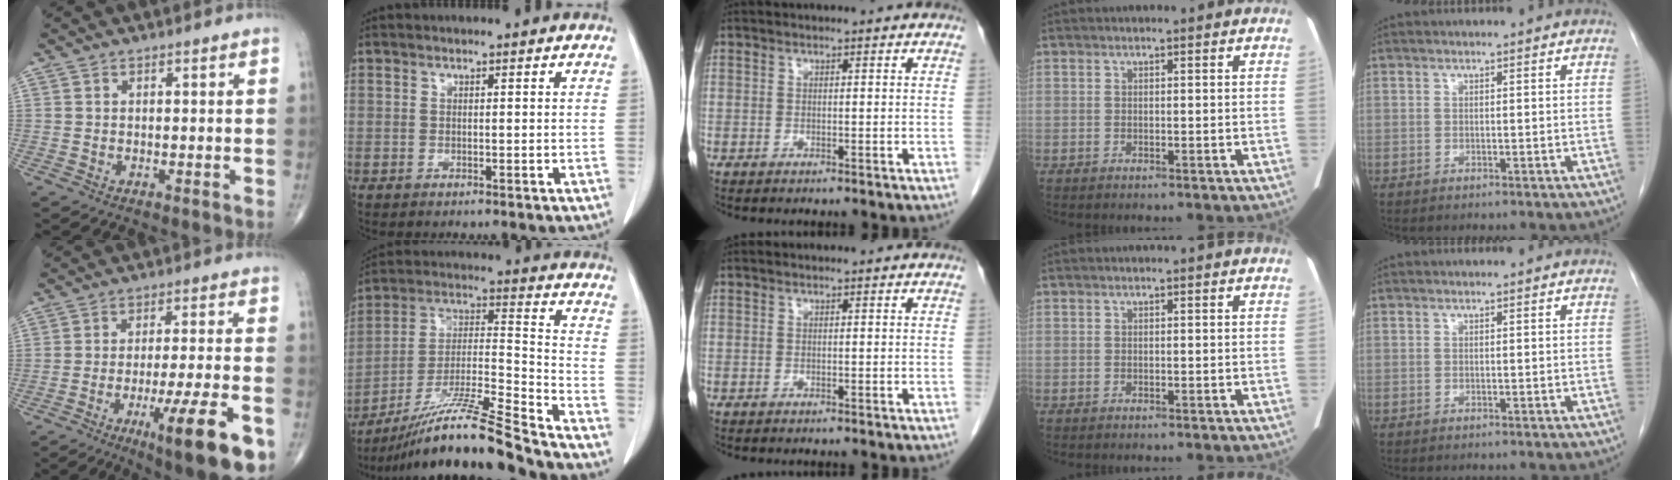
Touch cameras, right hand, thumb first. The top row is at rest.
{"thumb": {"total": 17.4, "force": [-7.8, 2.8, 15.2], "torque": [-0.211, 0.011, -0.112]}, "index": {"total": 17.7, "force": [-14.8, -1.0, 9.6], "torque": [-0.191, -0.015, -0.269]}}